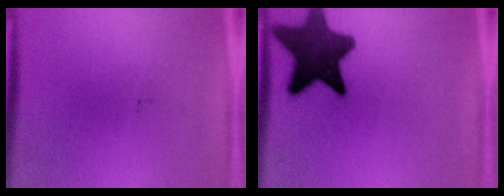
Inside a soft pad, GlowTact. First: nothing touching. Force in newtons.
{"total": 13.1}